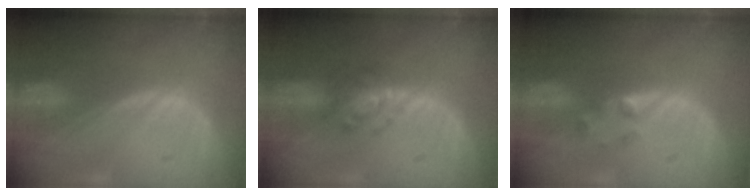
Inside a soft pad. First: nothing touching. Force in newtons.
{"total": 4.9, "press": 4.5, "slide": 2.0}
{"total": 1.6, "press": 1.4, "slide": 0.9}